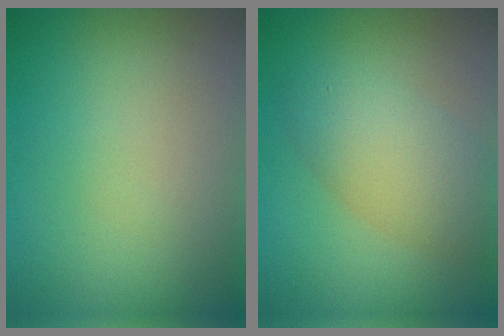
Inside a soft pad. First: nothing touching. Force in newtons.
{"total": 4.7, "press": 4.7, "slide": 0.5}